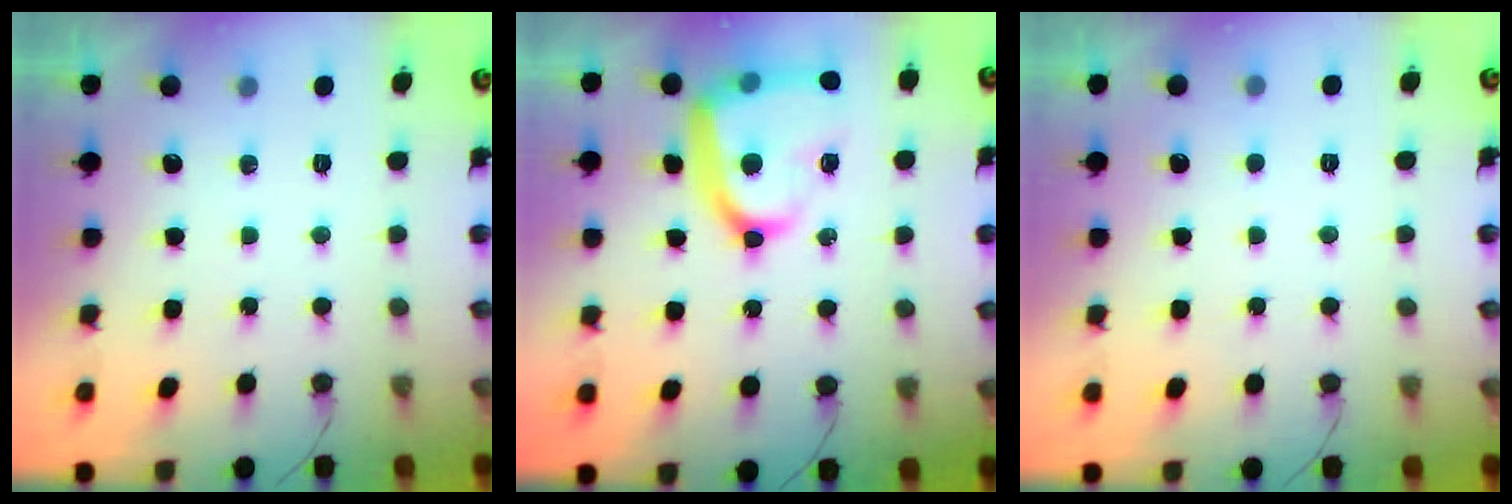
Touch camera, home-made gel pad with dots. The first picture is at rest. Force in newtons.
{"total": 17.3, "press": 17.2, "slide": 1.5}
{"total": 0.7, "press": 0.7, "slide": 0.1}